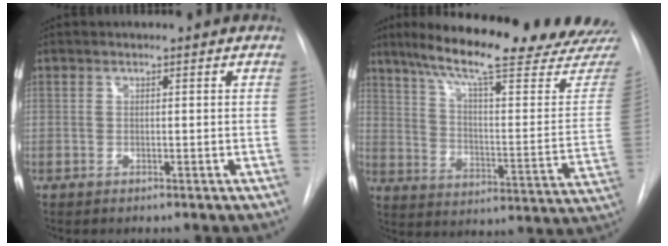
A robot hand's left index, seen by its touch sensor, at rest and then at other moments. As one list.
[{"total": 28.3, "force": [24.2, 2.3, 14.6], "torque": [-0.220, -0.077, 0.315]}]